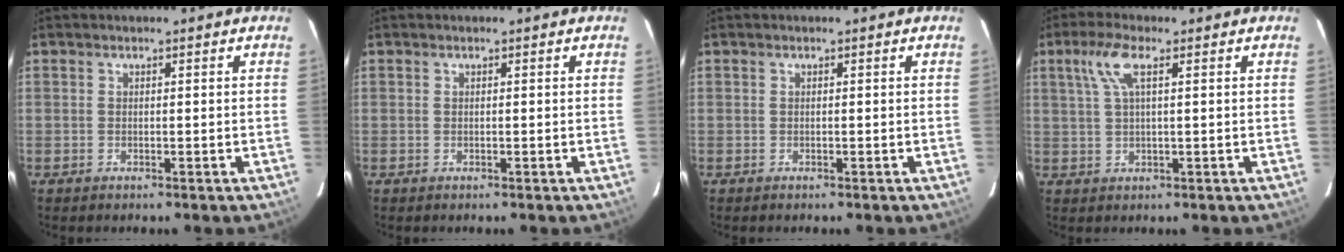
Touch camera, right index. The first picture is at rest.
{"total": 0.0}
{"total": 0.0}
{"total": 5.2, "force": [2.0, 1.0, 4.7], "torque": [-0.099, 0.009, 0.043]}